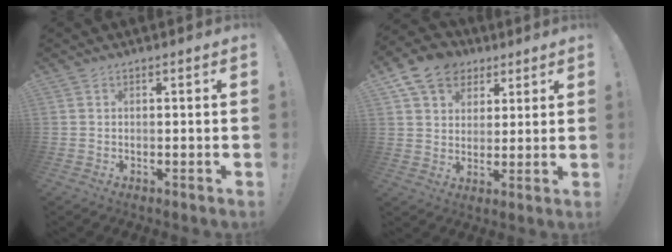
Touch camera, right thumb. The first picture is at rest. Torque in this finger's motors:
{"motor_torque": [-0.50, 0.75, 0.70, 0.58, 0.23]}